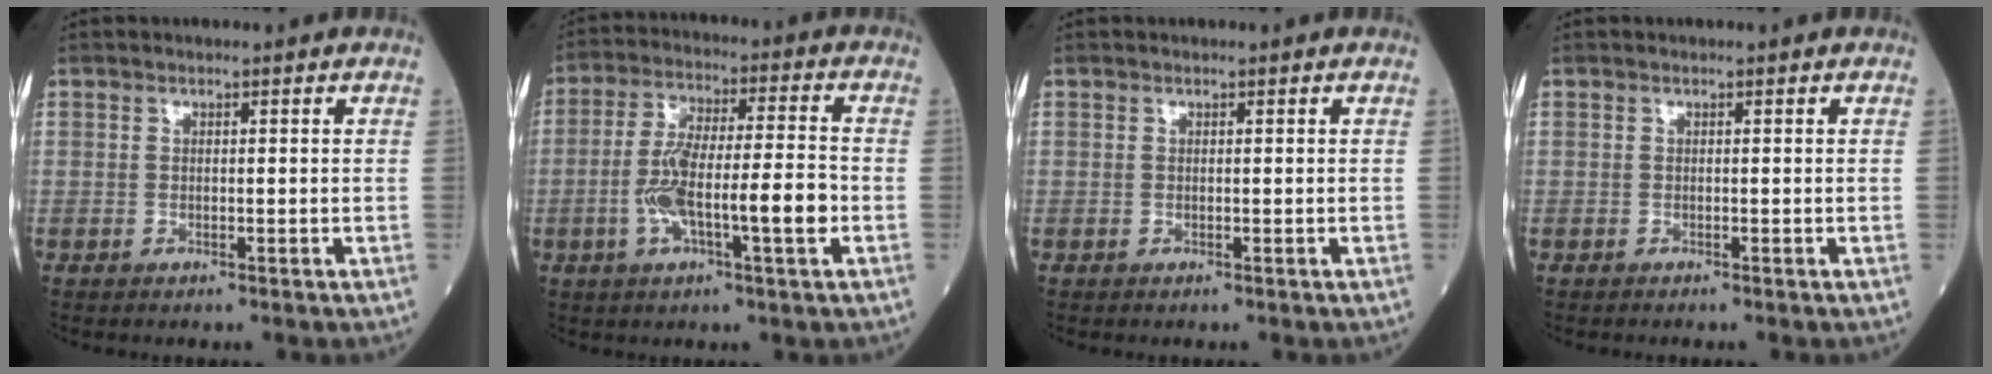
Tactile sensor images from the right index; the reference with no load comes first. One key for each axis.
{"total": 11.8, "fx": -3.0, "fy": 1.5, "fz": 11.3, "tx": -0.209, "ty": 0.011, "tz": -0.055}
{"total": 0.0}
{"total": 0.0}